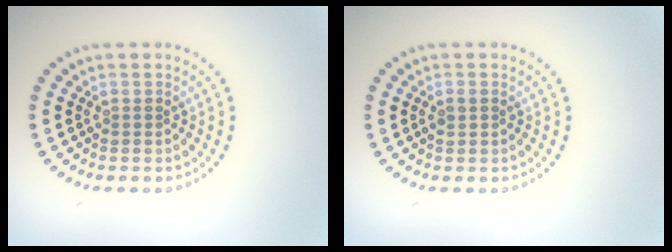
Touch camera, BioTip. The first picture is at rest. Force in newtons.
{"total": 0.9, "press": 0.9, "slide": 0.3}